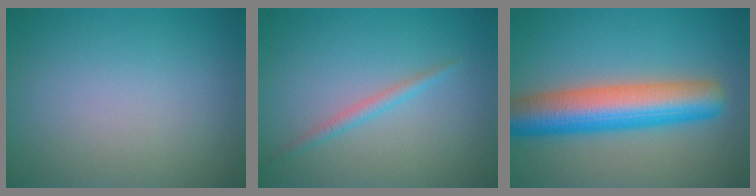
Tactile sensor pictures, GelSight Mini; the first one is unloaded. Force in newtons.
{"total": 1.3, "press": 1.3, "slide": 0.0}
{"total": 8.9, "press": 8.9, "slide": 0.3}